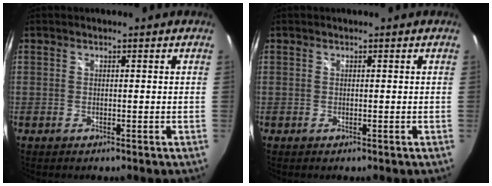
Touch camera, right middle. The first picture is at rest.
{"total": 0.0}